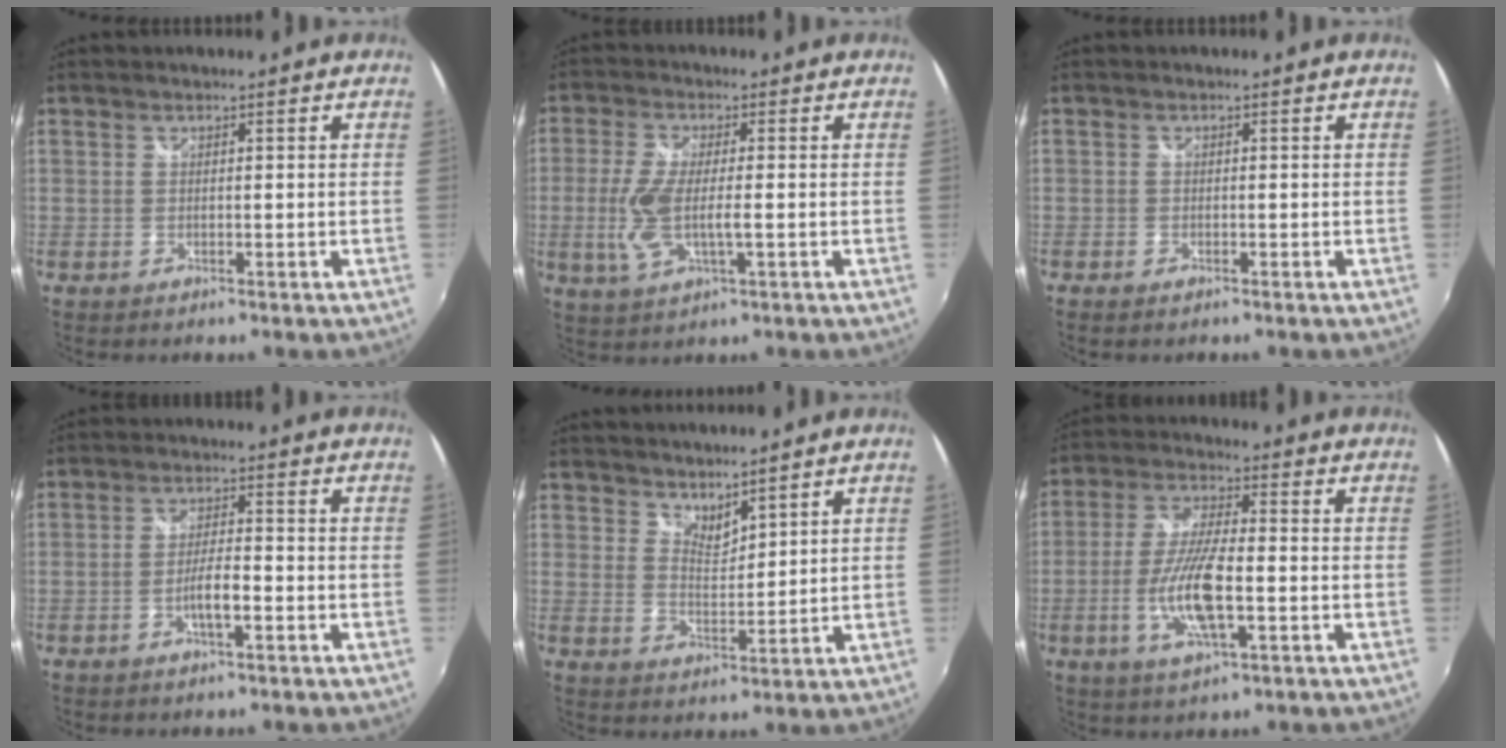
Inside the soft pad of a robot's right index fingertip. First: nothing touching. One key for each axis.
{"total": 8.6, "fx": -1.3, "fy": 2.7, "fz": 8.1, "tx": -0.172, "ty": -0.010, "tz": -0.025}
{"total": 1.4, "fx": -1.1, "fy": 0.6, "fz": 0.5, "tx": -0.012, "ty": -0.005, "tz": -0.022}
{"total": 4.2, "fx": -1.9, "fy": 0.7, "fz": 3.7, "tx": -0.073, "ty": 0.002, "tz": -0.034}
{"total": 4.0, "fx": 3.7, "fy": 1.1, "fz": 1.1, "tx": -0.011, "ty": -0.004, "tz": 0.066}
{"total": 11.0, "fx": -2.9, "fy": 2.9, "fz": 10.2, "tx": -0.206, "ty": -0.006, "tz": -0.059}